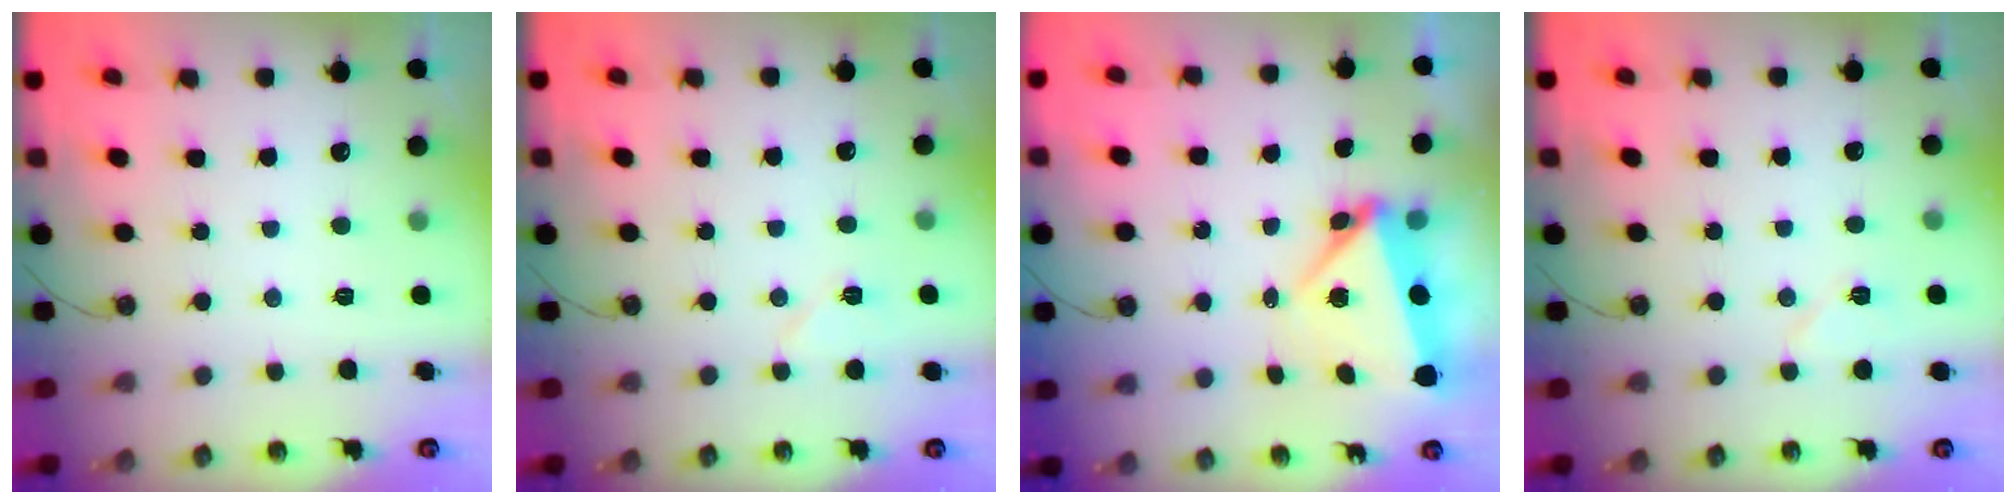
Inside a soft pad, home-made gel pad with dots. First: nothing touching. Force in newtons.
{"total": 6.6, "press": 6.4, "slide": 1.6}
{"total": 6.0, "press": 5.8, "slide": 1.5}
{"total": 6.6, "press": 6.4, "slide": 1.6}